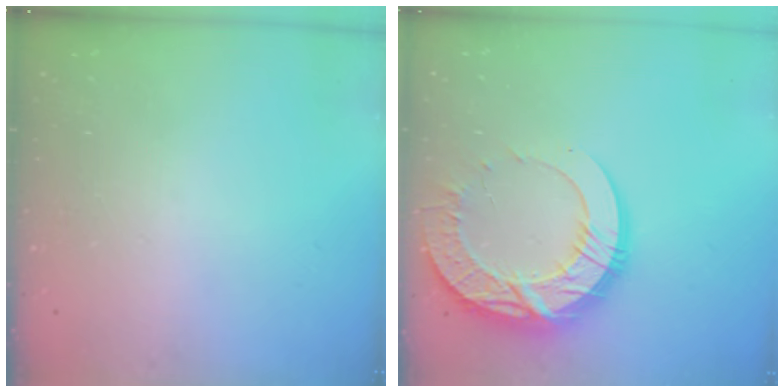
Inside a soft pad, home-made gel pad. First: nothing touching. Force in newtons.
{"total": 18.8, "press": 18.8, "slide": 1.7}